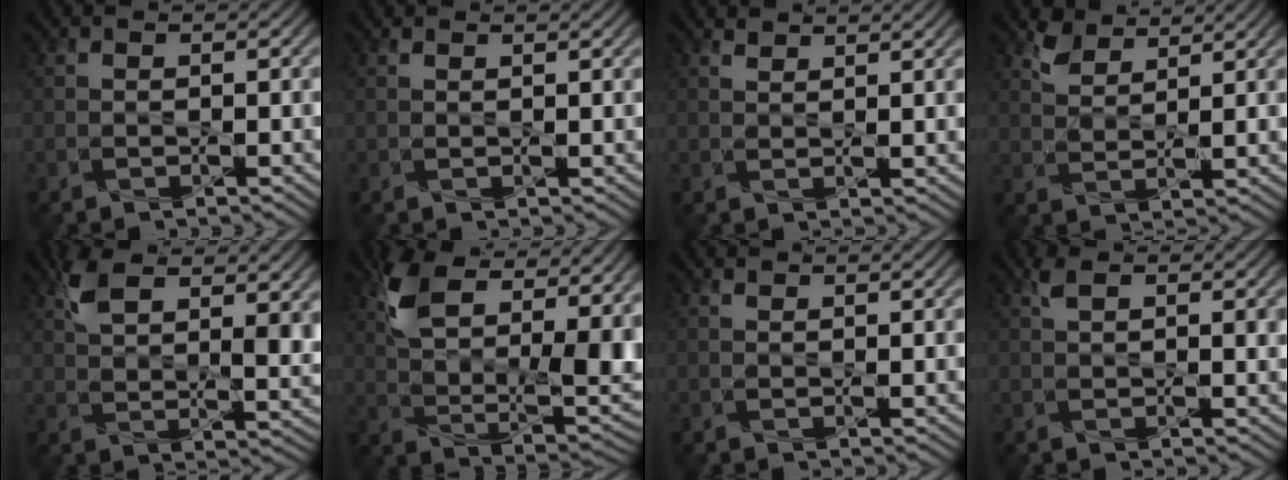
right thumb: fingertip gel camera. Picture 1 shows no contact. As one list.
[{"total": 0.7, "force": [0.7, 0.0, 0.3], "torque": [-0.007, 0.001, 0.012]}, {"total": 1.8, "force": [1.5, 0.3, 0.9], "torque": [-0.019, 0.002, 0.031]}, {"total": 3.9, "force": [3.1, 1.2, 1.9], "torque": [-0.048, -0.004, 0.070]}, {"total": 11.7, "force": [5.6, 4.9, 9.0], "torque": [-0.171, 0.000, 0.103]}, {"total": 16.8, "force": [7.7, 8.0, 12.6], "torque": [-0.219, 0.006, 0.138]}, {"total": 1.4, "force": [1.3, 0.1, 0.6], "torque": [-0.014, 0.001, 0.020]}, {"total": 3.0, "force": [1.7, 0.8, 2.4], "torque": [-0.046, 0.000, 0.035]}]